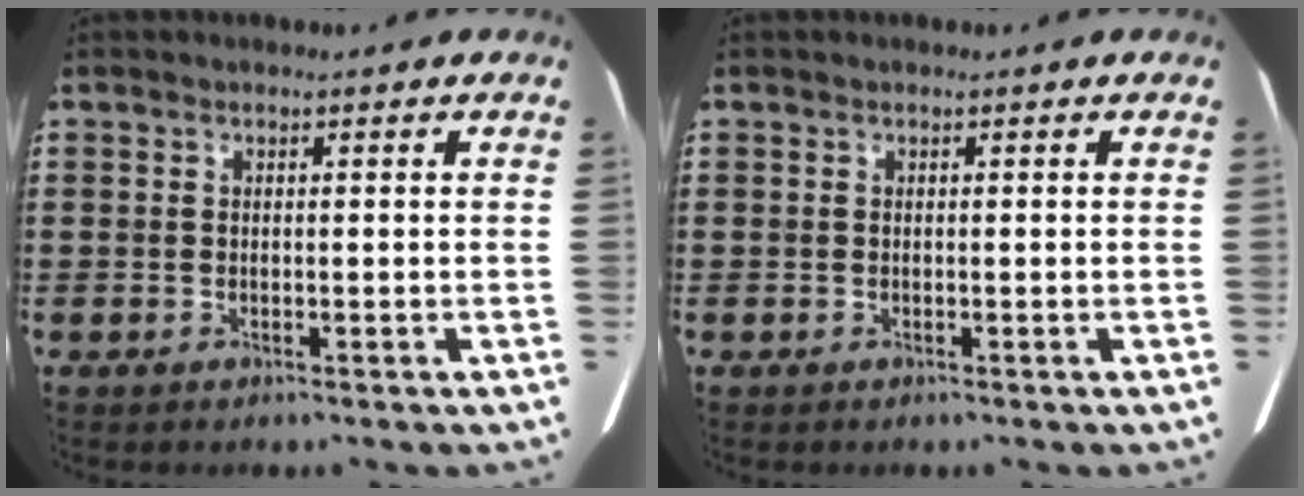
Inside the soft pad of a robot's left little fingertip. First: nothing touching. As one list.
[{"total": 0.0}]